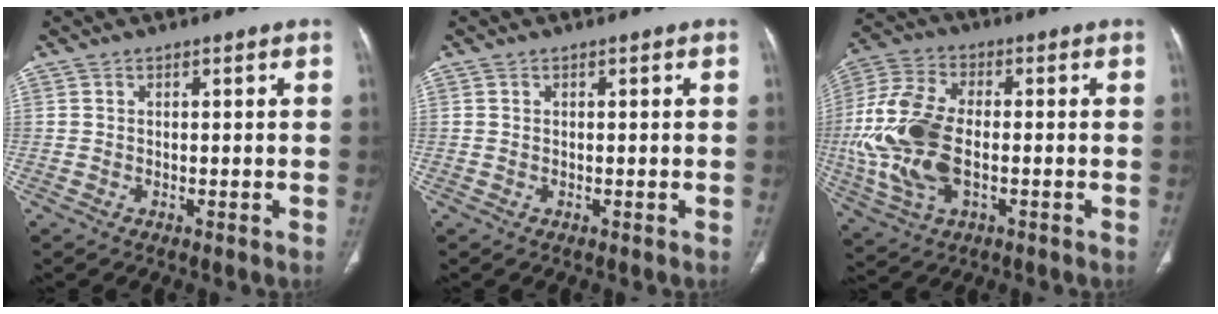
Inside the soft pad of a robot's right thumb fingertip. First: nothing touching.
{"total": 0.0}
{"total": 17.1, "force": [-2.0, 9.5, 14.0], "torque": [-0.316, 0.005, -0.034]}